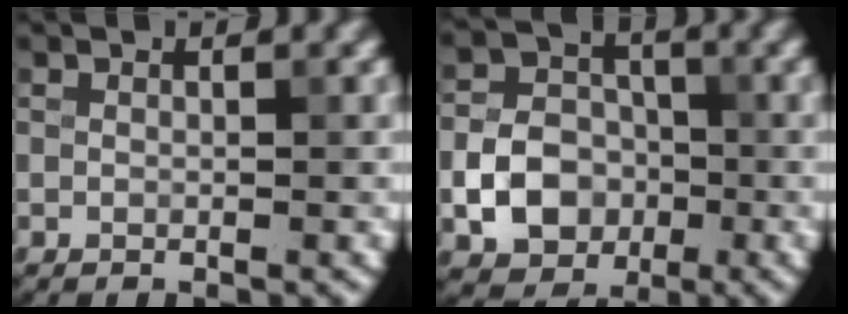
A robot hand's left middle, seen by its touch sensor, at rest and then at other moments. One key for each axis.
{"total": 5.7, "fx": -1.6, "fy": 4.7, "fz": 2.9, "tx": -0.044, "ty": -0.001, "tz": -0.032}